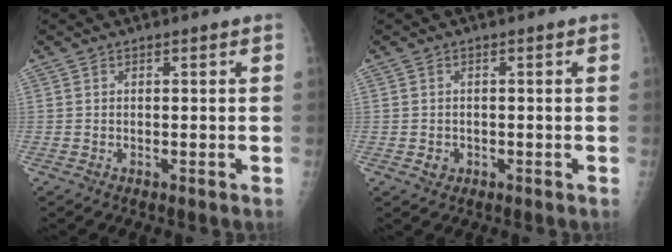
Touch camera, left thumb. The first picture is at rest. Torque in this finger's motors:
{"motor_torque": [-0.35, -0.31, 0.00, -0.02, 0.00]}